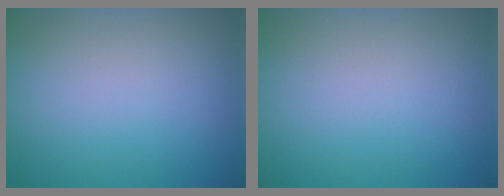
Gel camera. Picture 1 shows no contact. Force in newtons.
{"total": 0.0}